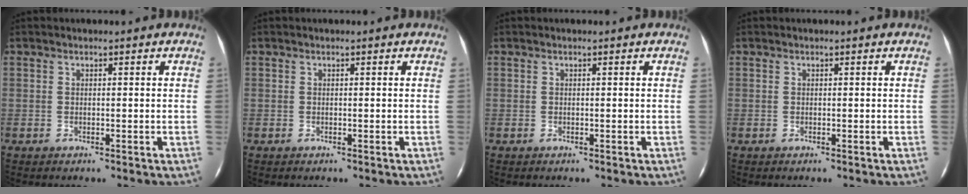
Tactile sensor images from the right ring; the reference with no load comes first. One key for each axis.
{"total": 0.0}
{"total": 0.0}
{"total": 0.0}